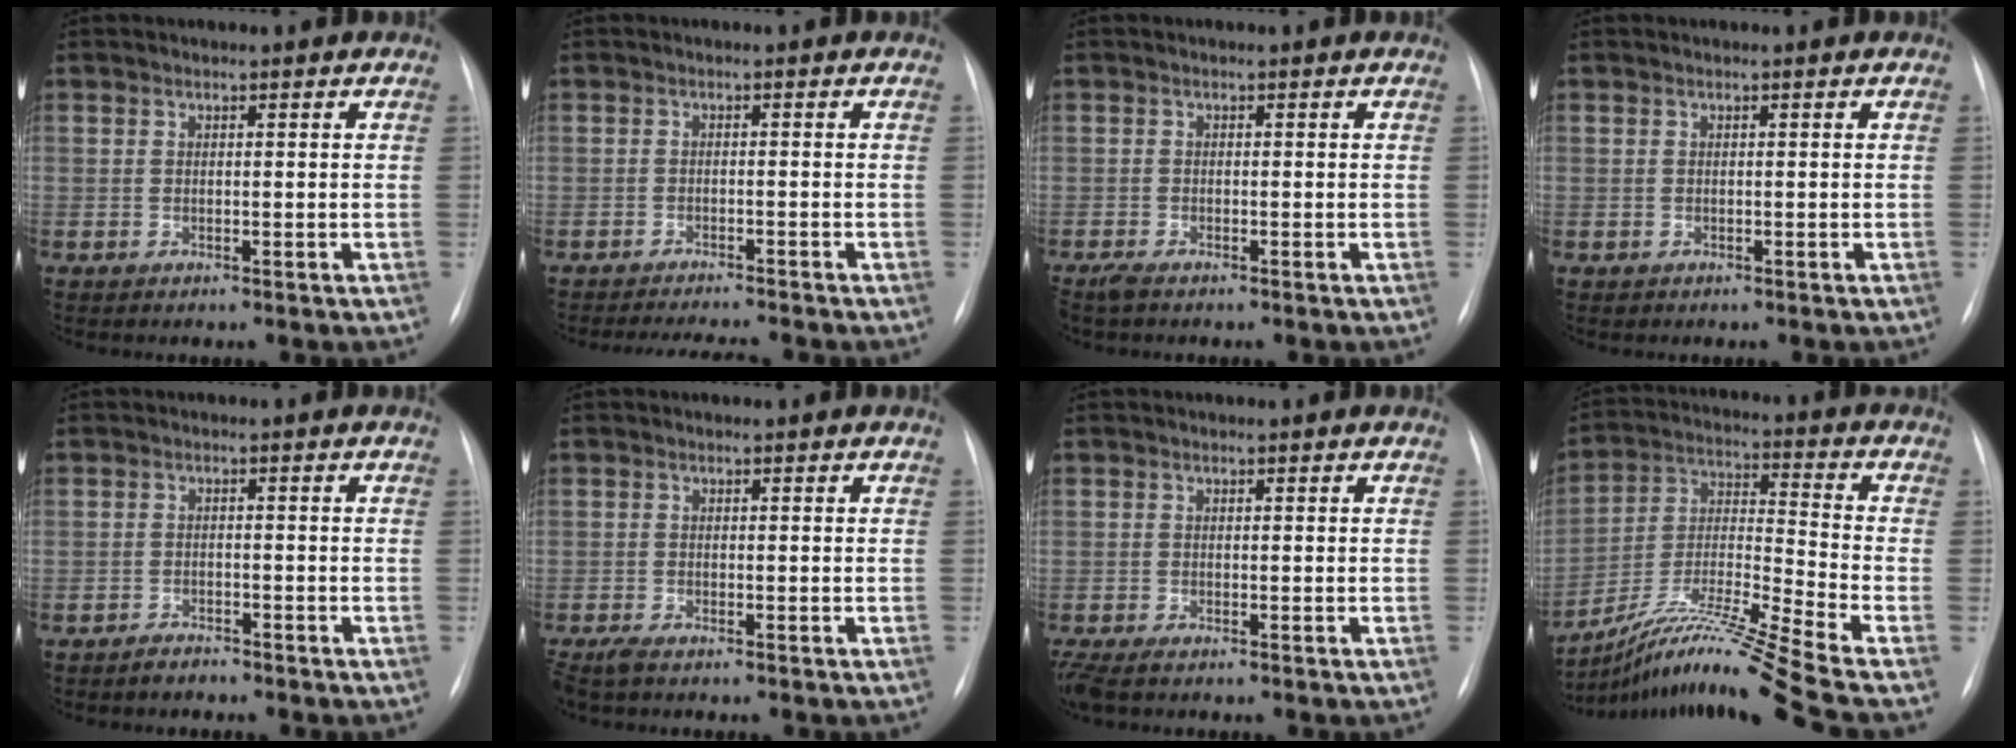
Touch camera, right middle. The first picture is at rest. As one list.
[{"total": 6.9, "force": [-6.4, 0.1, 2.6], "torque": [-0.034, -0.010, -0.093]}, {"total": 2.1, "force": [-1.6, 0.6, 1.2], "torque": [-0.028, -0.007, -0.028]}, {"total": 0.0}, {"total": 1.8, "force": [-1.7, 0.6, 0.3], "torque": [-0.008, -0.001, -0.027]}, {"total": 2.7, "force": [-2.1, 0.6, 1.6], "torque": [-0.036, -0.010, -0.037]}, {"total": 3.4, "force": [-2.6, 0.9, 2.0], "torque": [-0.042, -0.012, -0.042]}, {"total": 18.4, "force": [-14.5, -2.9, 10.8], "torque": [-0.229, -0.021, -0.267]}]